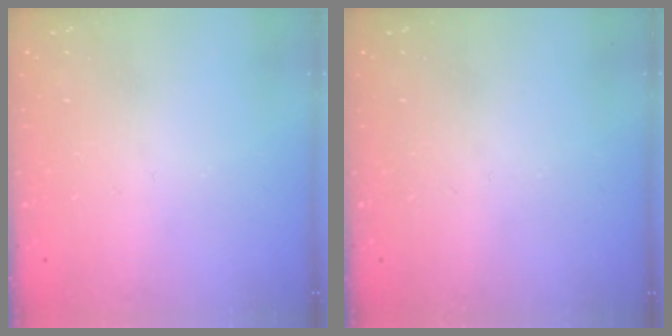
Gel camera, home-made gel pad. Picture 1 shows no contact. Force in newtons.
{"total": 0.0}